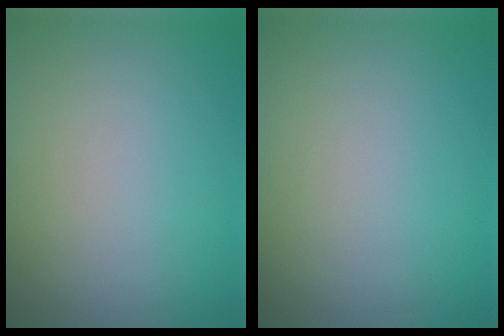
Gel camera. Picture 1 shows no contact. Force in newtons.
{"total": 0.0}